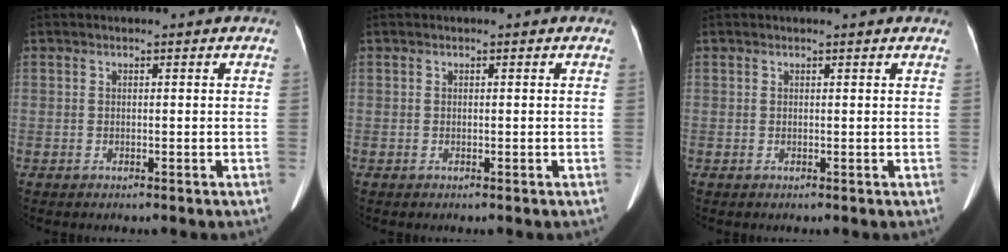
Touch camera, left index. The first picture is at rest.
{"total": 0.0}
{"total": 1.0, "force": [0.9, -0.1, 0.4], "torque": [-0.012, 0.003, 0.011]}